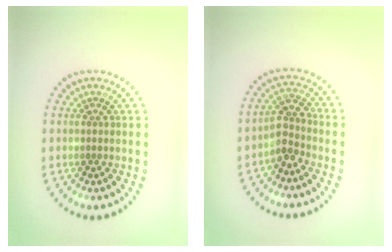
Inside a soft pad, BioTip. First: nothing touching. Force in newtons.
{"total": 2.4, "press": 1.9, "slide": 1.5}